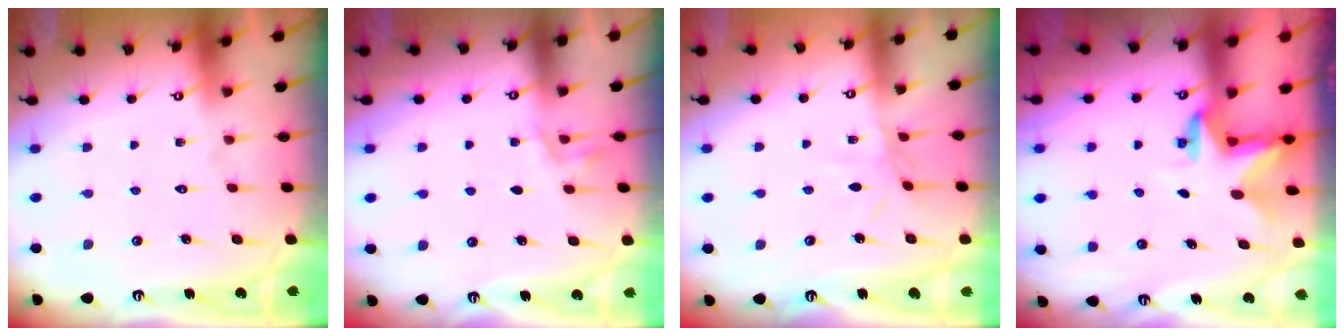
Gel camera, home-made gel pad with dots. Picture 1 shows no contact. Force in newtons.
{"total": 2.5, "press": 1.7, "slide": 1.7}
{"total": 4.1, "press": 4.1, "slide": 0.4}
{"total": 2.9, "press": 2.9, "slide": 0.2}